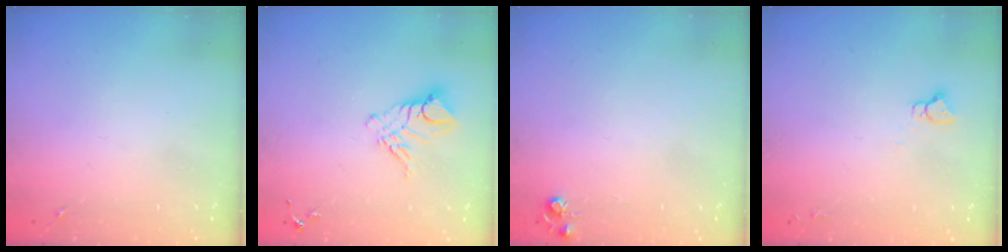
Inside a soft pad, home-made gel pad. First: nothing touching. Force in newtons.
{"total": 10.4, "press": 10.3, "slide": 0.7}
{"total": 5.1, "press": 5.0, "slide": 0.5}
{"total": 2.9, "press": 2.9, "slide": 0.2}